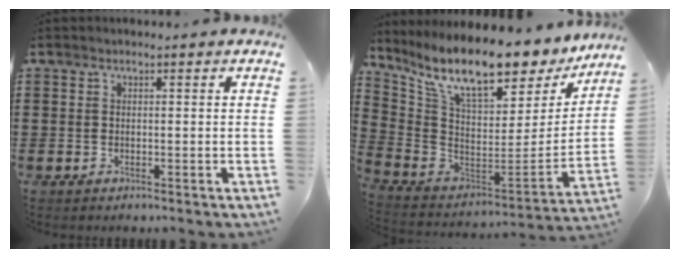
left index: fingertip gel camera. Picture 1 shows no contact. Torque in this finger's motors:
{"motor_torque": [2.14, 0.00, 1.05, 0.21]}